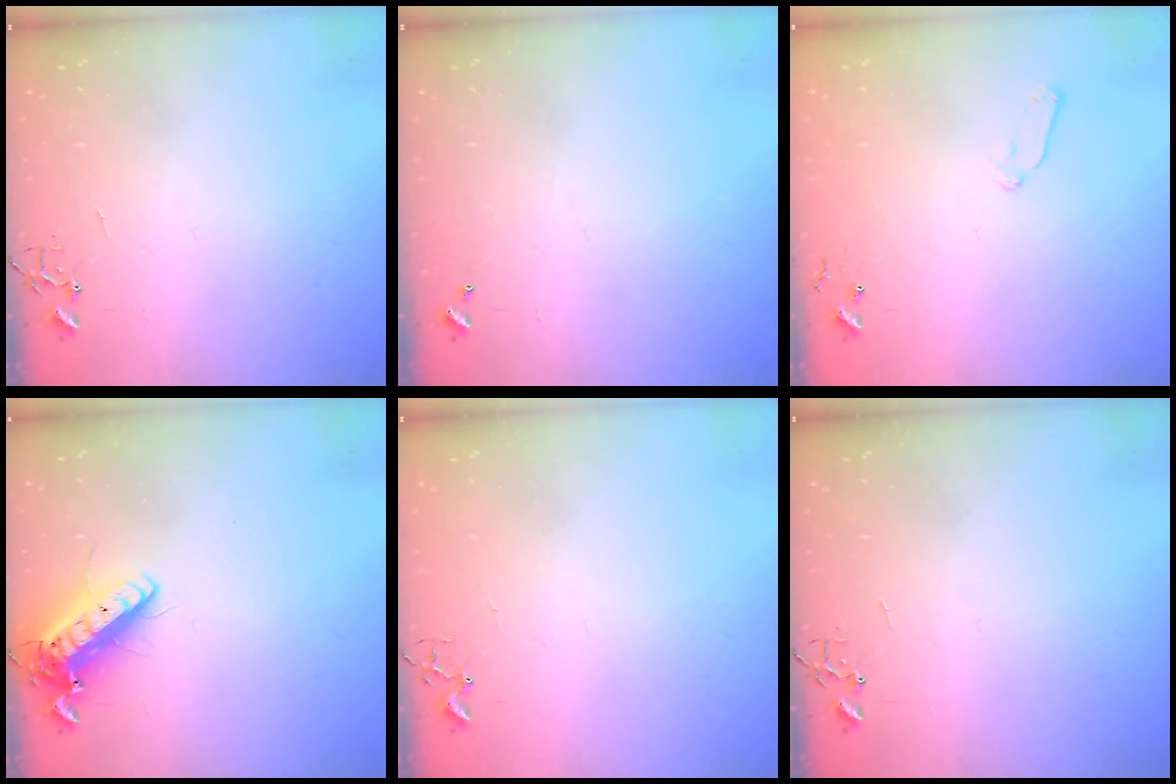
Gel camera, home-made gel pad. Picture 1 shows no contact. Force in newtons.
{"total": 0.0}
{"total": 6.0, "press": 5.9, "slide": 1.0}
{"total": 14.4, "press": 14.1, "slide": 2.7}
{"total": 1.7, "press": 1.6, "slide": 0.2}
{"total": 0.0}